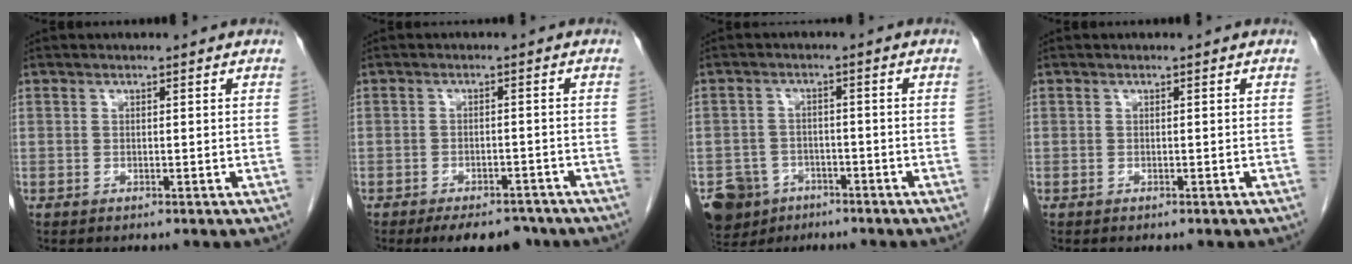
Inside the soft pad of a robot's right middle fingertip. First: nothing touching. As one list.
[{"total": 7.8, "force": [-6.2, 3.3, 3.3], "torque": [-0.036, 0.002, -0.086]}, {"total": 7.1, "force": [-4.6, 5.2, 1.4], "torque": [-0.033, 0.003, -0.074]}, {"total": 0.6, "force": [-0.5, 0.2, 0.3], "torque": [-0.006, -0.001, -0.006]}]